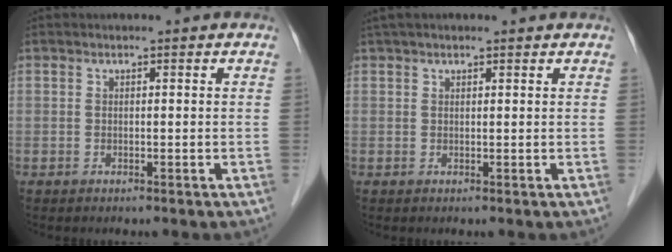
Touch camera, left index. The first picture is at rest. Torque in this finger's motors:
{"motor_torque": [0.65, -0.66, 0.36, 0.07]}